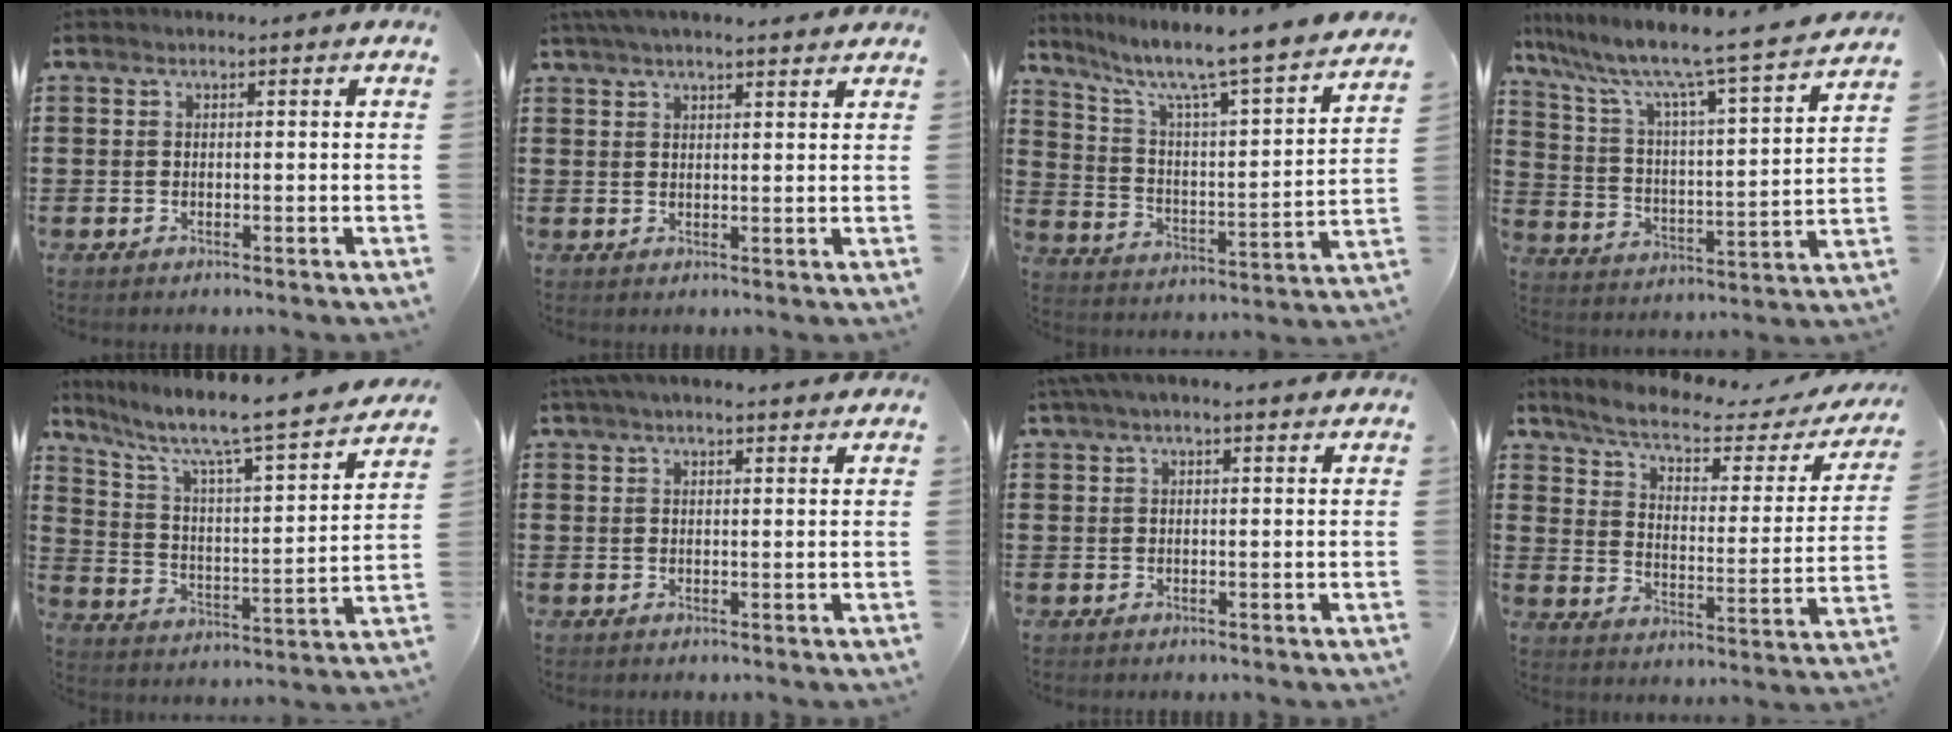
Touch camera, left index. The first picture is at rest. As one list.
[{"total": 3.4, "force": [2.9, 0.3, 1.7], "torque": [-0.040, 0.003, 0.054]}, {"total": 7.1, "force": [5.8, 0.2, 4.2], "torque": [-0.106, -0.054, 0.086]}, {"total": 8.8, "force": [7.4, -0.3, 4.6], "torque": [-0.120, -0.064, 0.113]}, {"total": 7.2, "force": [5.8, 0.5, 4.2], "torque": [-0.109, -0.052, 0.087]}, {"total": 2.9, "force": [2.4, 0.4, 1.6], "torque": [-0.036, 0.003, 0.045]}, {"total": 2.7, "force": [1.9, 0.4, 1.9], "torque": [-0.041, 0.005, 0.035]}, {"total": 6.0, "force": [4.6, 1.2, 3.8], "torque": [-0.095, -0.024, 0.072]}]